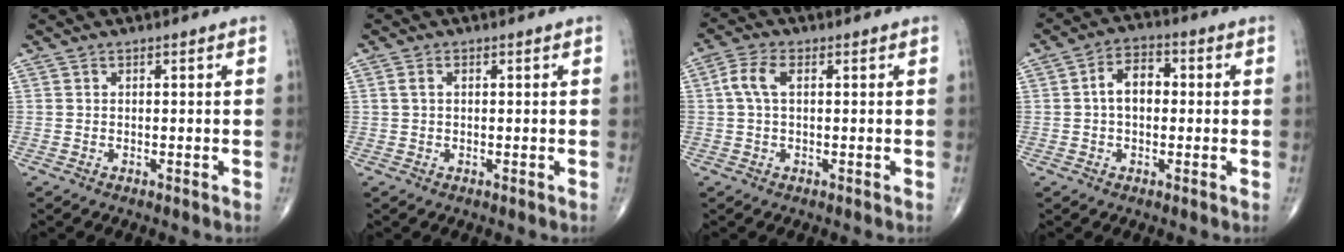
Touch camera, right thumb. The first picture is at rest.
{"total": 1.4, "force": [0.3, 0.9, 1.1], "torque": [-0.025, 0.007, 0.006]}
{"total": 4.7, "force": [0.8, 2.3, 4.0], "torque": [-0.099, 0.011, 0.012]}
{"total": 6.5, "force": [0.2, 4.3, 4.9], "torque": [-0.070, 0.023, -0.006]}